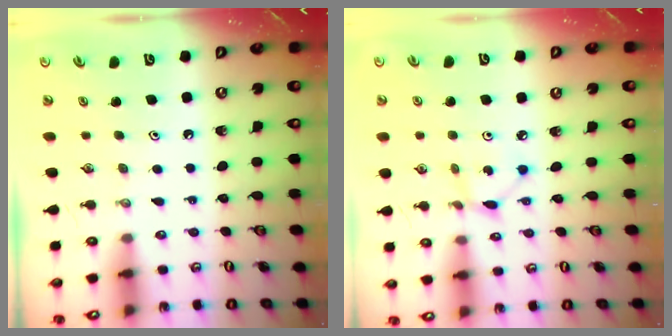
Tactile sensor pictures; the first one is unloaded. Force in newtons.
{"total": 2.3, "press": 2.3, "slide": 0.1}